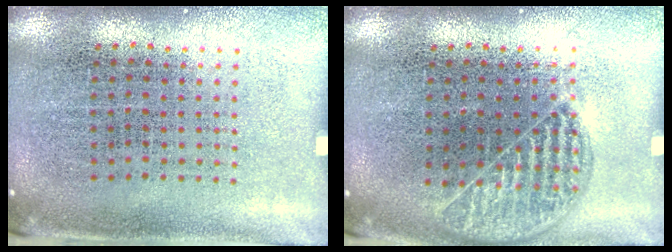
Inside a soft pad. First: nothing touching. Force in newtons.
{"total": 1.0, "press": 1.0, "slide": 0.3}